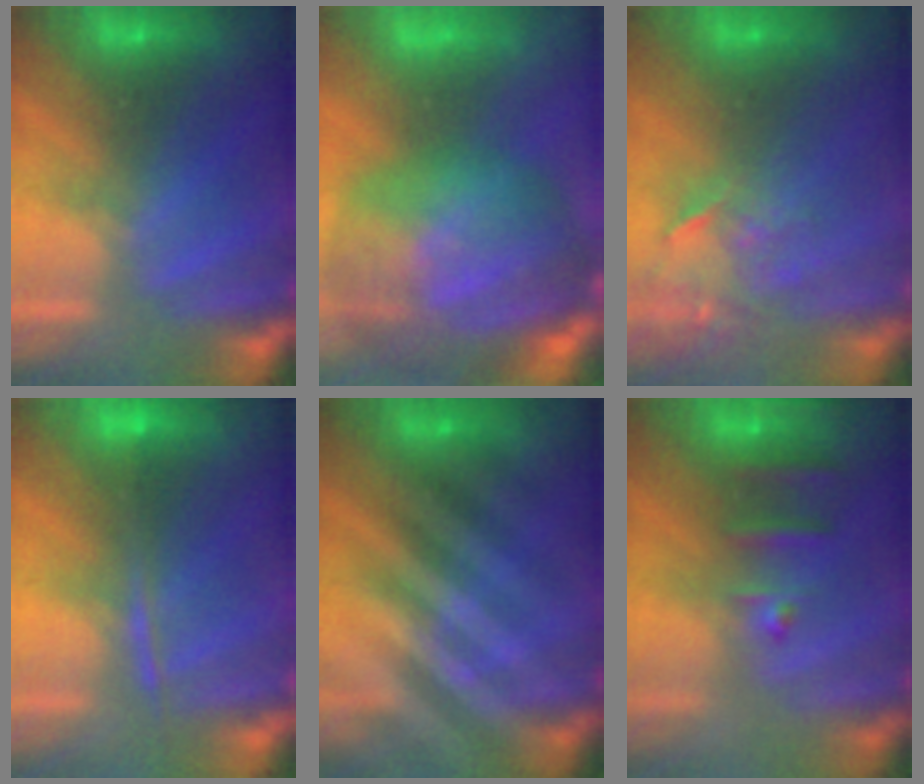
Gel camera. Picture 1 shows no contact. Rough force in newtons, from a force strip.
{"total": 11.3}
{"total": 3.7}
{"total": 1.5}
{"total": 2.4}
{"total": 2.4}